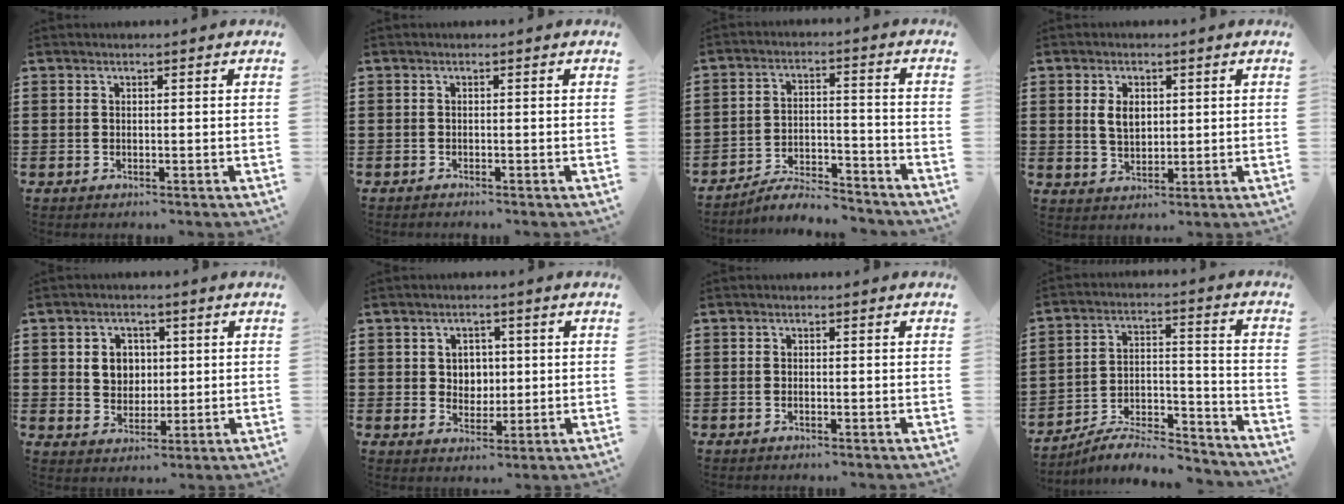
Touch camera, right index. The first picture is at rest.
{"total": 0.6, "force": [-0.5, -0.1, 0.0], "torque": [-0.002, -0.003, -0.011]}
{"total": 5.7, "force": [-5.4, 0.5, 1.6], "torque": [-0.035, 0.005, -0.106]}
{"total": 3.9, "force": [0.8, 2.4, 2.9], "torque": [-0.055, 0.007, 0.011]}
{"total": 4.4, "force": [0.9, 3.9, 1.9], "torque": [-0.045, 0.010, 0.012]}
{"total": 3.2, "force": [0.7, 2.9, 1.1], "torque": [-0.034, 0.011, 0.010]}
{"total": 0.5, "force": [-0.3, 0.0, 0.4], "torque": [-0.010, -0.005, -0.004]}
{"total": 7.7, "force": [-7.0, 1.5, 2.8], "torque": [-0.040, 0.016, -0.133]}